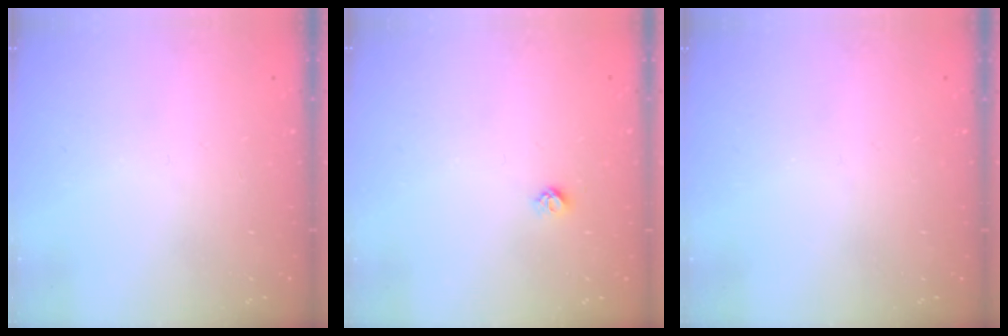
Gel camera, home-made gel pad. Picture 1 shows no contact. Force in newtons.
{"total": 3.8, "press": 3.8, "slide": 0.6}
{"total": 0.0}